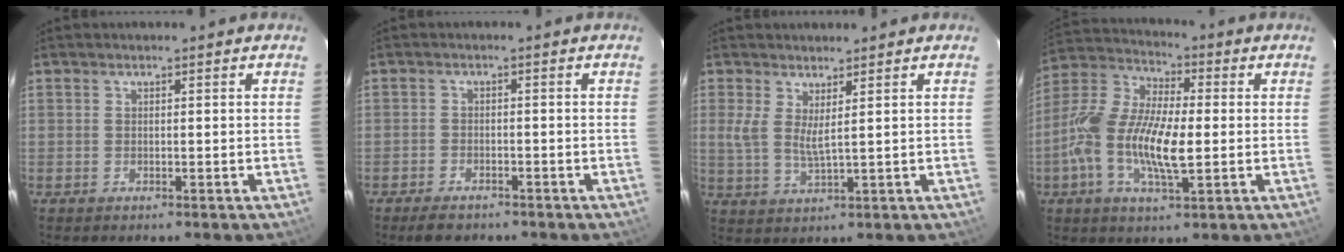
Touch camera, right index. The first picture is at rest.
{"total": 4.7, "force": [-3.7, 2.1, 1.8], "torque": [-0.049, -0.001, -0.059]}
{"total": 3.7, "force": [1.7, 0.4, 3.3], "torque": [-0.065, -0.011, 0.029]}
{"total": 15.2, "force": [-2.4, 5.9, 13.9], "torque": [-0.285, 0.006, -0.056]}